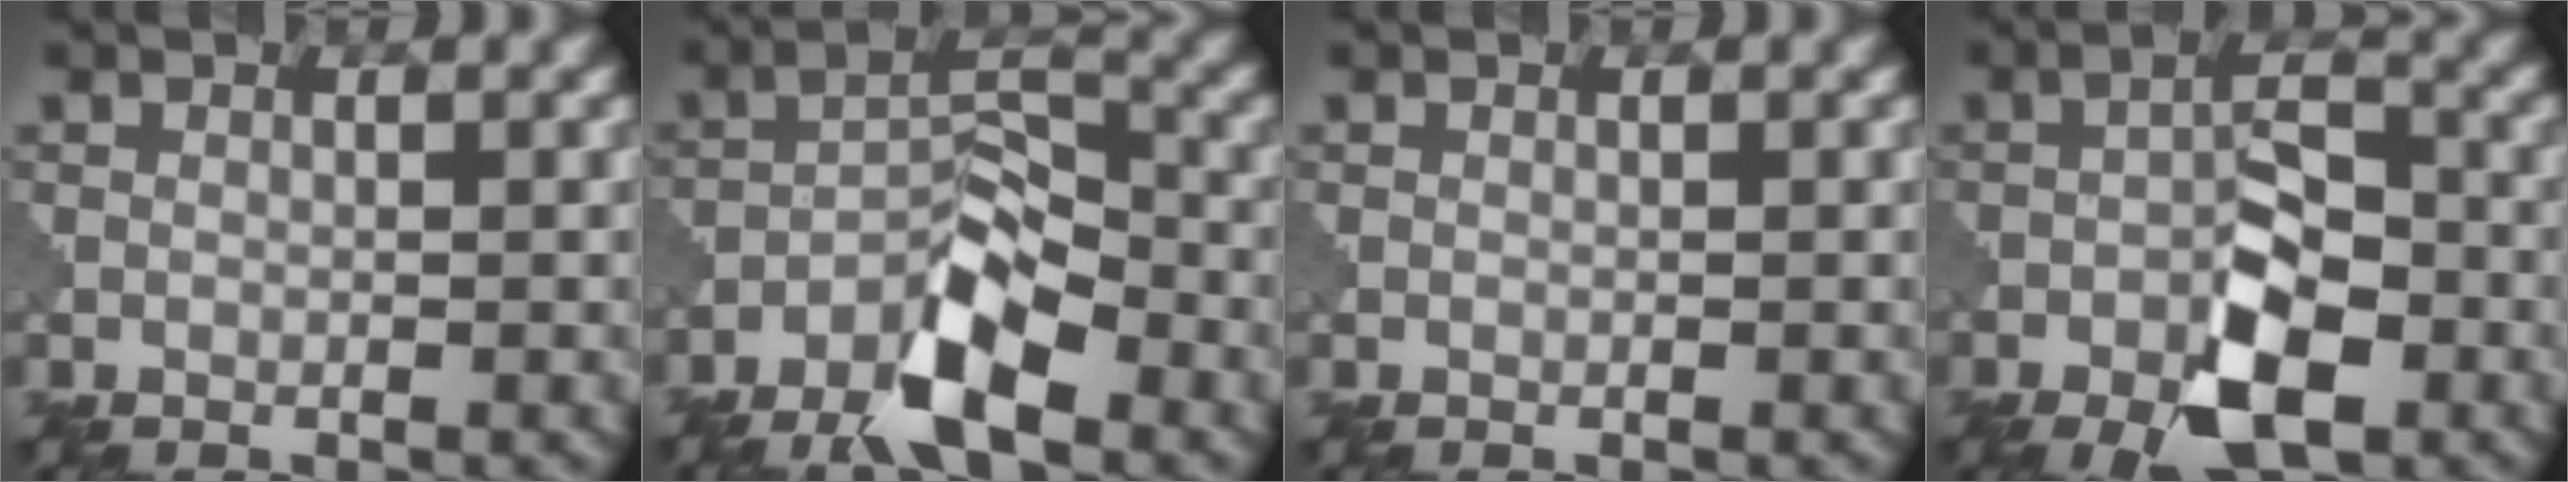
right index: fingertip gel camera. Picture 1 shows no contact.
{"total": 7.1, "force": [-4.5, 2.3, 4.9], "torque": [-0.078, 0.011, -0.087]}
{"total": 0.0}
{"total": 7.7, "force": [-3.7, 3.1, 6.0], "torque": [-0.093, 0.005, -0.070]}